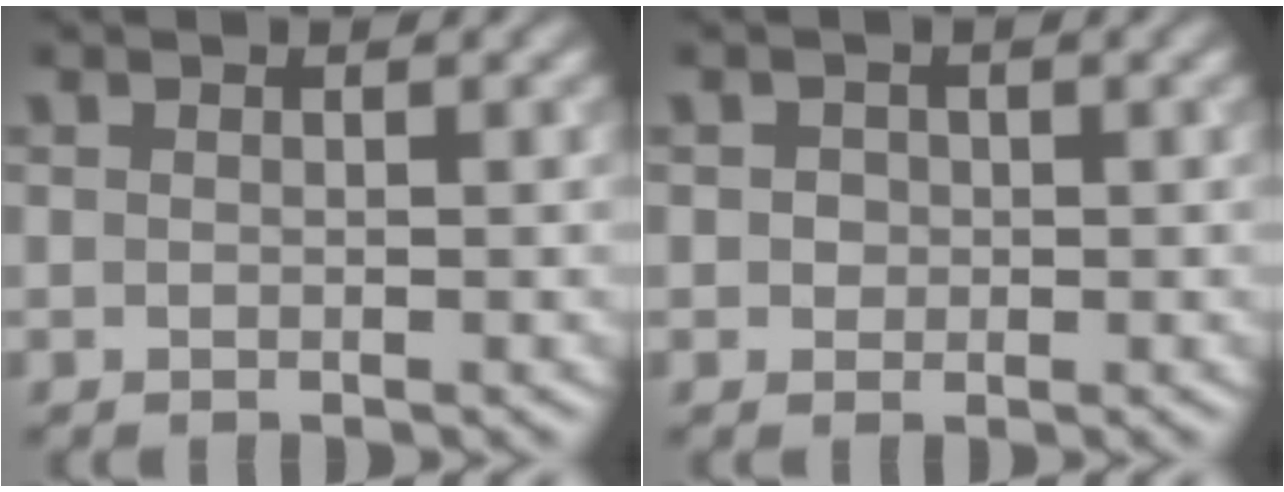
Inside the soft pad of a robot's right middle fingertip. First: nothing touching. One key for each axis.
{"total": 1.1, "fx": 0.2, "fy": 1.0, "fz": 0.4, "tx": -0.001, "ty": 0.001, "tz": -0.001}